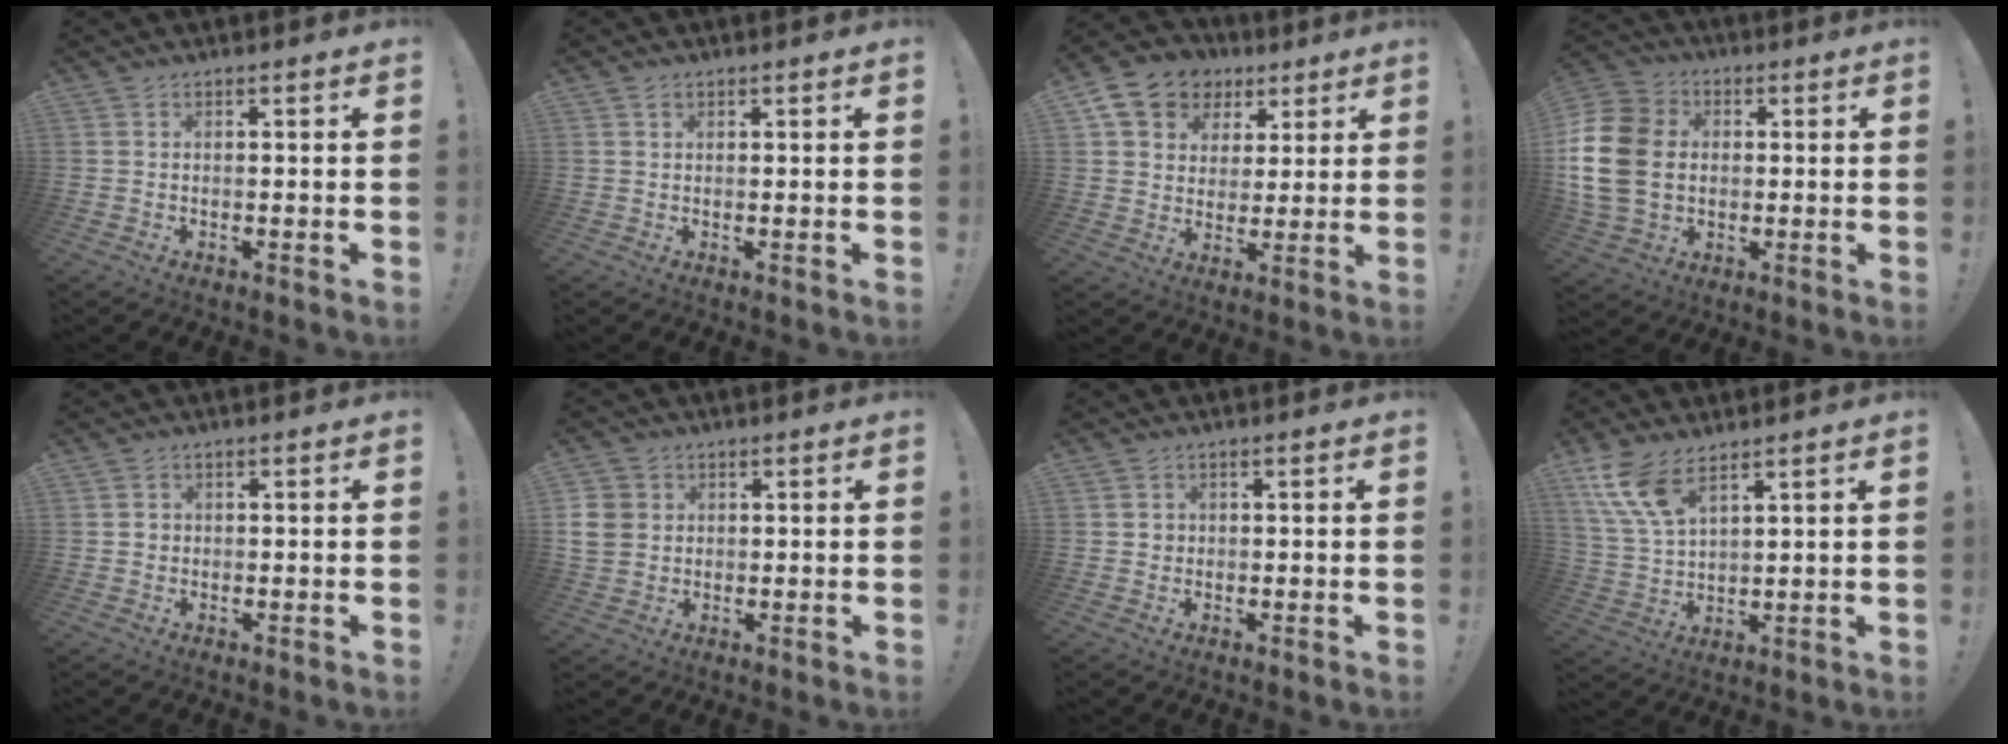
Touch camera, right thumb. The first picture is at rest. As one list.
[{"total": 1.1, "force": [0.7, 0.7, 0.3], "torque": [-0.004, 0.000, 0.013]}, {"total": 12.7, "force": [6.6, 9.9, 4.5], "torque": [-0.069, -0.038, 0.131]}, {"total": 18.2, "force": [1.0, 14.1, 11.5], "torque": [-0.231, 0.010, 0.025]}, {"total": 1.5, "force": [-0.1, 1.4, 0.3], "torque": [0.002, 0.001, -0.004]}, {"total": 6.1, "force": [1.1, 5.5, 2.5], "torque": [-0.046, 0.000, 0.022]}, {"total": 1.6, "force": [0.2, 1.6, 0.2], "torque": [0.003, -0.001, 0.002]}, {"total": 10.4, "force": [6.8, 4.0, 6.8], "torque": [-0.145, -0.028, 0.131]}]